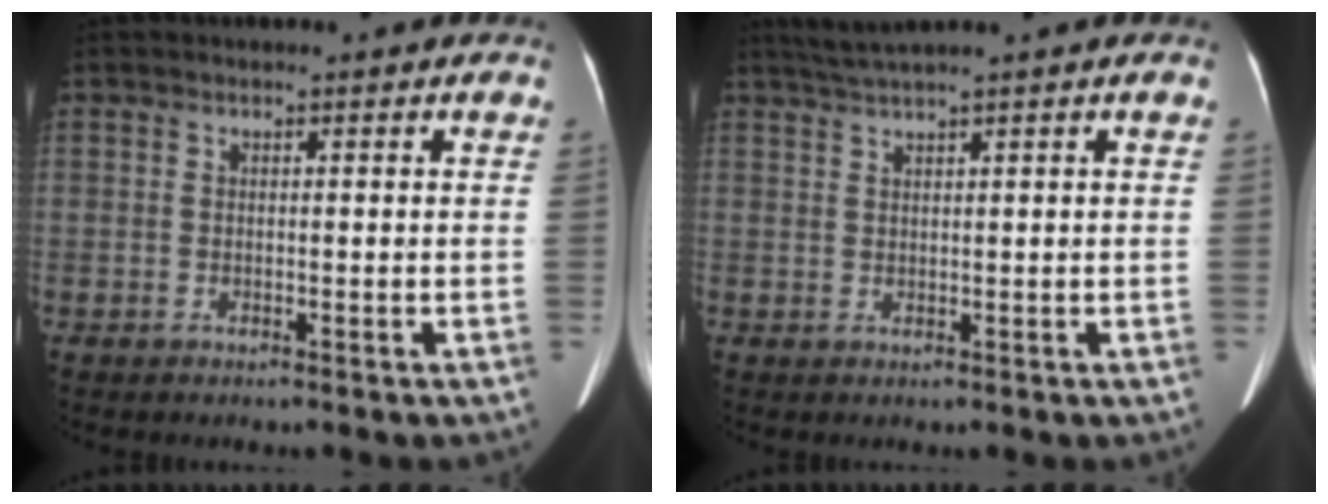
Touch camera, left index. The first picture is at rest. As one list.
[{"total": 2.5, "force": [2.0, -0.9, 1.2], "torque": [-0.031, 0.009, 0.045]}]